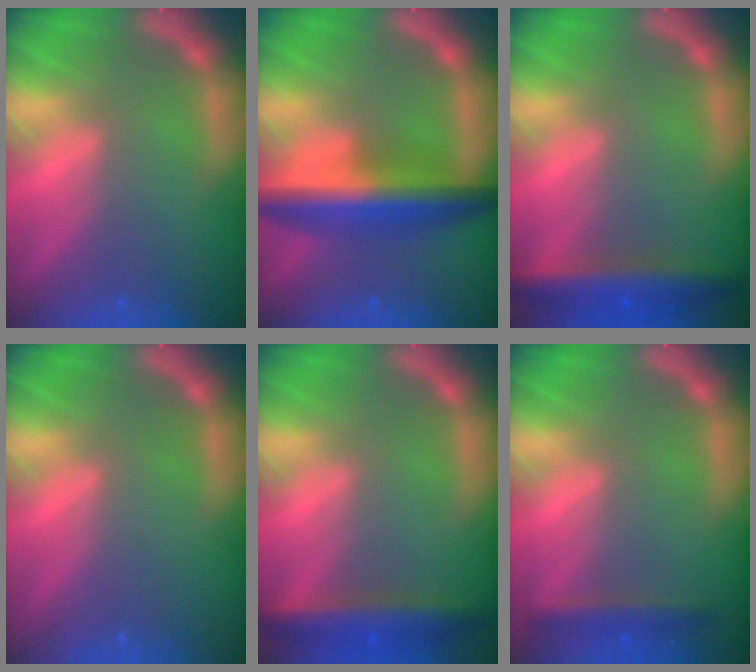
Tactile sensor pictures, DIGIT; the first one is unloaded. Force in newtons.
{"total": 8.0}
{"total": 5.5}
{"total": 0.0}
{"total": 5.0}
{"total": 2.4}